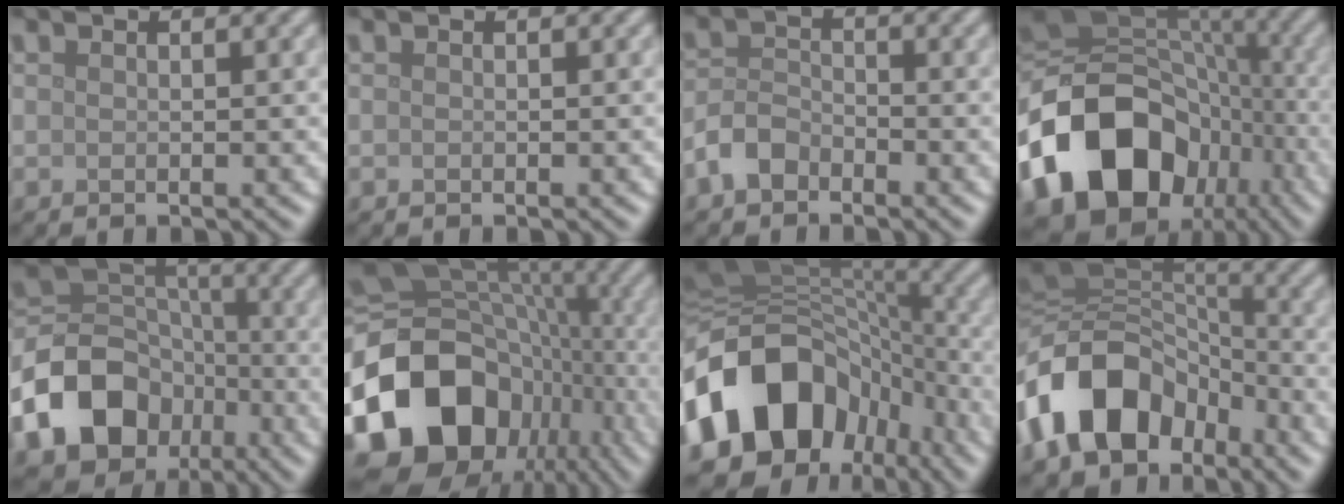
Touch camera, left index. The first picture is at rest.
{"total": 0.0}
{"total": 2.7, "force": [-1.9, 1.6, 1.1], "torque": [-0.020, 0.008, -0.046]}
{"total": 19.0, "force": [-8.3, 14.0, 9.9], "torque": [-0.206, -0.011, -0.147]}
{"total": 13.3, "force": [-6.3, 10.2, 5.8], "torque": [-0.137, -0.011, -0.120]}
{"total": 18.0, "force": [-6.4, 13.9, 9.6], "torque": [-0.217, -0.014, -0.113]}
{"total": 15.5, "force": [-6.3, 11.6, 8.0], "torque": [-0.152, -0.007, -0.107]}
{"total": 11.8, "force": [-5.4, 8.0, 6.8], "torque": [-0.127, 0.009, -0.109]}